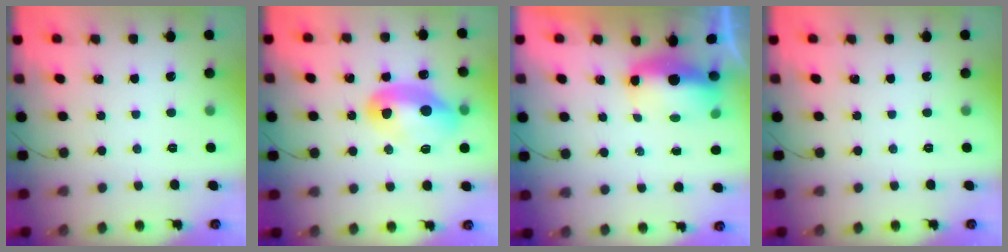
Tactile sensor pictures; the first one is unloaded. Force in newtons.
{"total": 16.1, "press": 14.5, "slide": 7.0}
{"total": 8.7, "press": 7.0, "slide": 5.1}
{"total": 0.0}